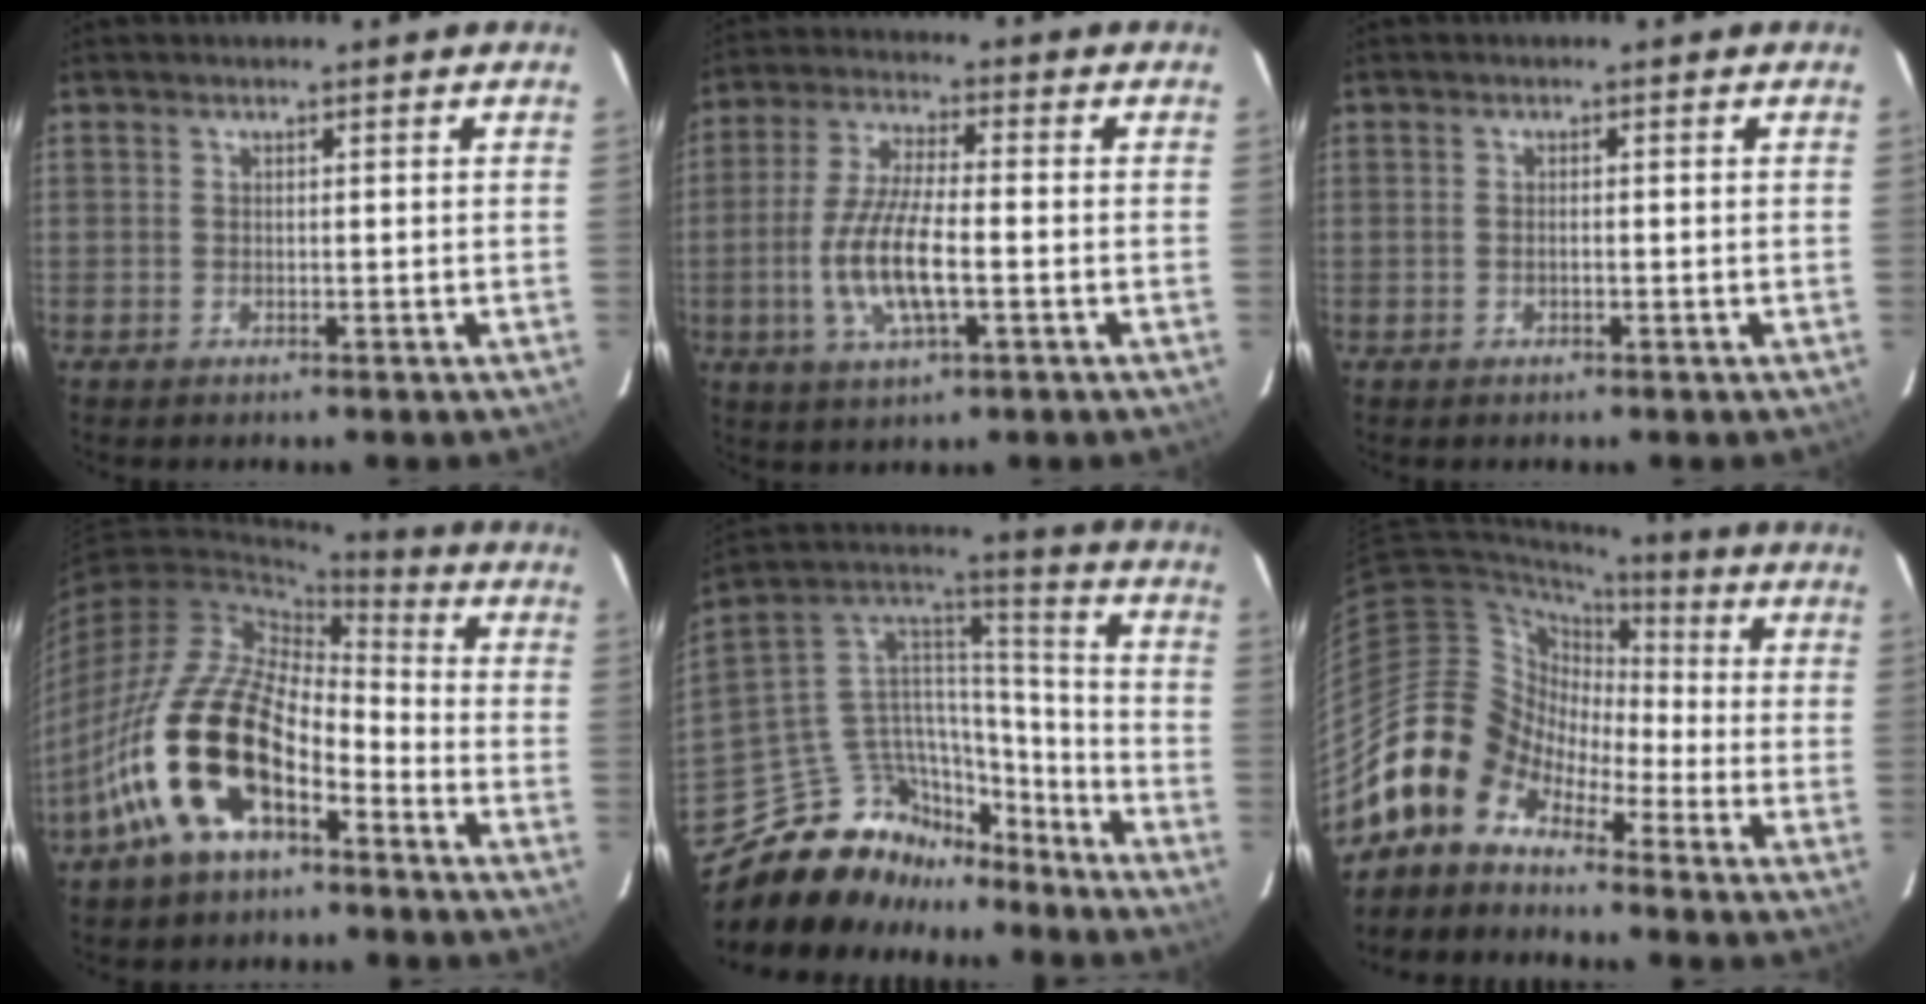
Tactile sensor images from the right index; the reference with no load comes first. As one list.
[{"total": 11.2, "force": [-2.5, 3.2, 10.5], "torque": [-0.215, -0.004, -0.049]}, {"total": 0.5, "force": [-0.1, 0.2, 0.5], "torque": [-0.010, 0.003, -0.002]}, {"total": 17.4, "force": [-9.3, 8.1, 12.2], "torque": [-0.240, 0.008, -0.178]}, {"total": 21.2, "force": [-16.2, 11.4, 7.6], "torque": [-0.170, 0.059, -0.261]}, {"total": 11.5, "force": [-7.7, 8.1, 2.5], "torque": [-0.059, 0.037, -0.167]}]